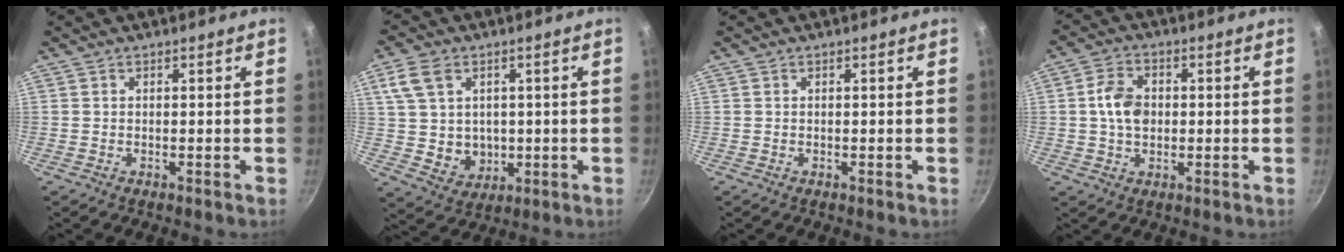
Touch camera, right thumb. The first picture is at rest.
{"total": 10.3, "force": [2.4, 8.3, 5.6], "torque": [-0.087, -0.008, 0.058]}
{"total": 0.0}
{"total": 7.2, "force": [0.3, 5.2, 5.0], "torque": [-0.076, 0.012, 0.000]}